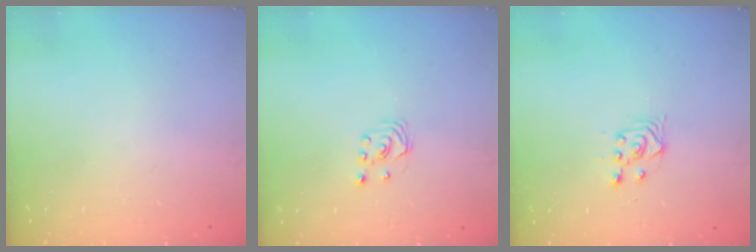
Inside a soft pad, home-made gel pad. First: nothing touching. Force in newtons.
{"total": 1.8, "press": 1.8, "slide": 0.2}
{"total": 3.0, "press": 2.6, "slide": 1.3}